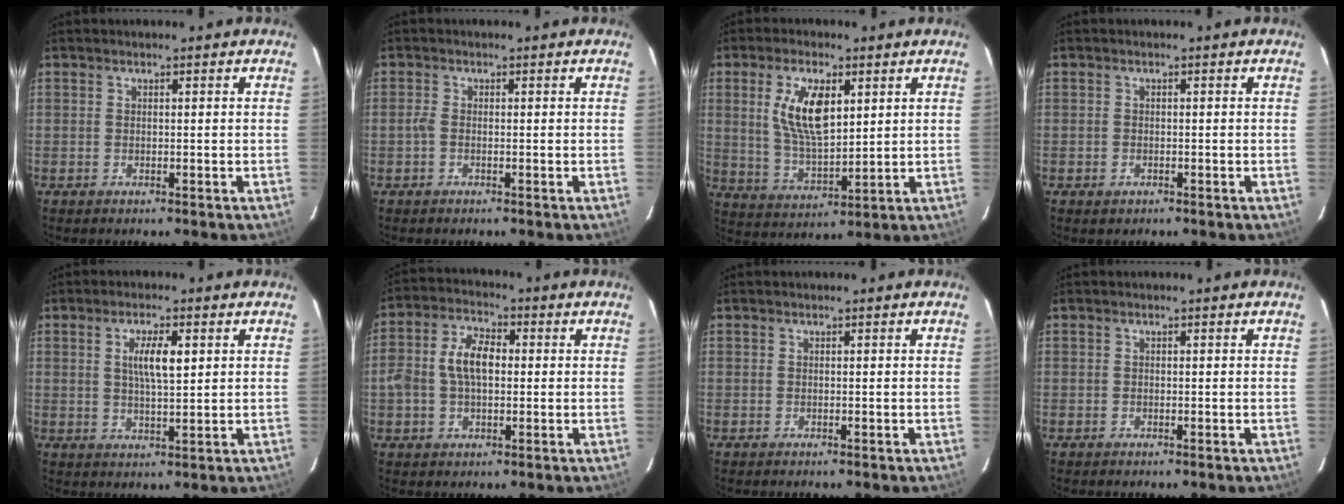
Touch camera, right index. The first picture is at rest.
{"total": 1.1, "force": [-0.4, 0.5, 0.9], "torque": [-0.020, 0.002, -0.011]}
{"total": 11.1, "force": [3.5, 5.0, 9.3], "torque": [-0.177, 0.002, 0.075]}
{"total": 1.2, "force": [-0.7, 0.9, 0.4], "torque": [-0.008, -0.001, -0.011]}
{"total": 5.6, "force": [1.6, 1.5, 5.2], "torque": [-0.094, 0.002, 0.029]}
{"total": 8.3, "force": [0.1, 5.0, 6.6], "torque": [-0.130, 0.020, 0.003]}
{"total": 0.0}
{"total": 0.0}